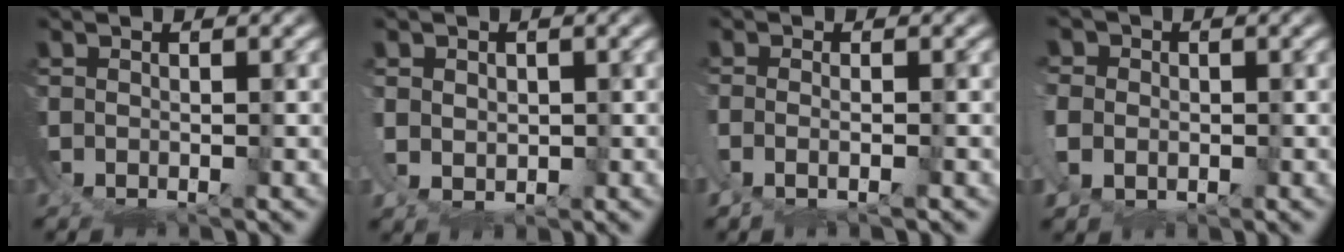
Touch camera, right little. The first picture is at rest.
{"total": 2.5, "force": [0.7, 1.5, 1.8], "torque": [-0.044, -0.018, 0.028]}
{"total": 2.2, "force": [-0.7, 0.2, 2.1], "torque": [-0.047, -0.005, -0.007]}
{"total": 3.8, "force": [-0.1, 3.2, 2.2], "torque": [-0.059, -0.017, 0.001]}